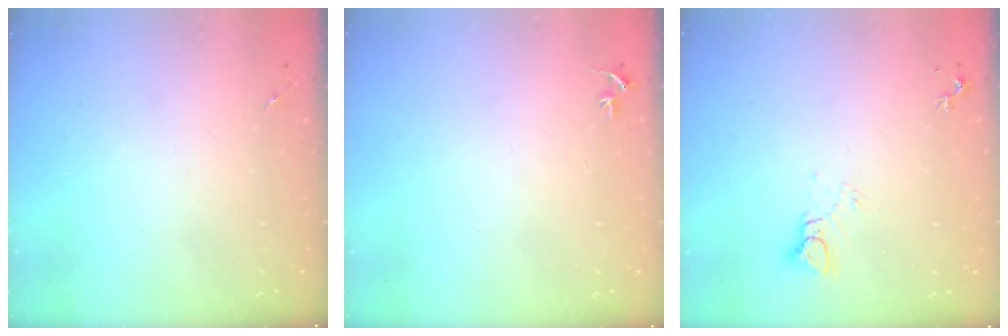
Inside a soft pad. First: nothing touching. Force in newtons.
{"total": 2.7, "press": 2.7, "slide": 0.3}
{"total": 3.9, "press": 3.9, "slide": 0.3}